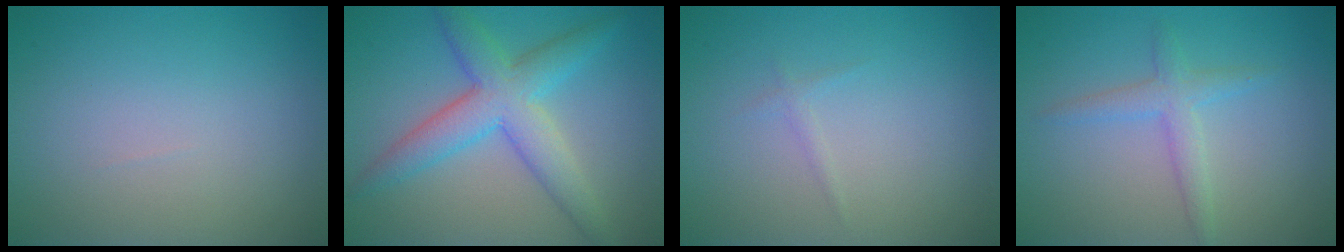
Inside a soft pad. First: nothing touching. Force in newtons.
{"total": 5.8, "press": 5.8, "slide": 0.1}
{"total": 0.6, "press": 0.6, "slide": 0.1}
{"total": 2.2, "press": 2.2, "slide": 0.1}